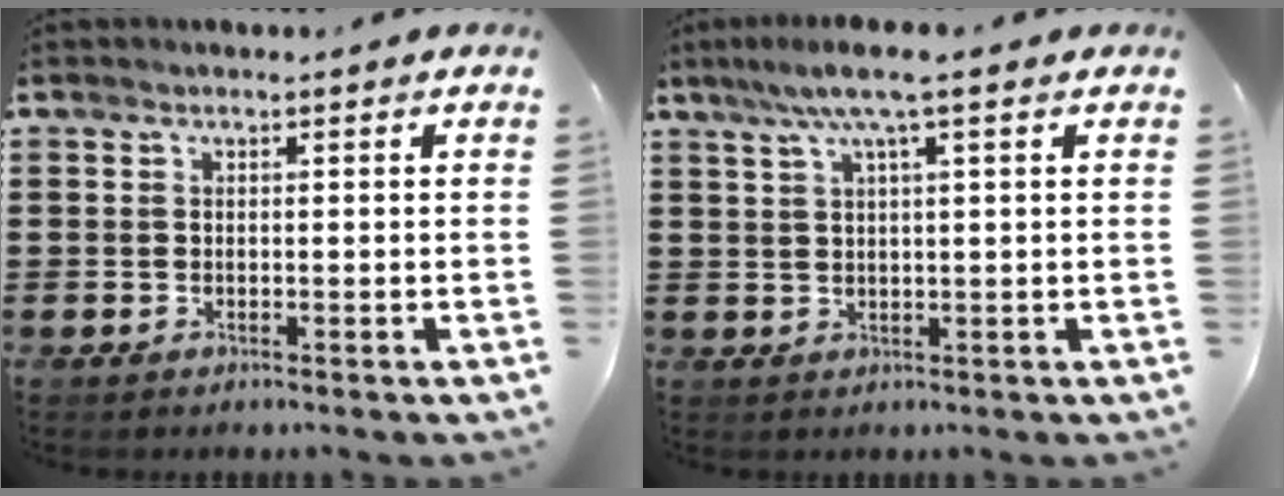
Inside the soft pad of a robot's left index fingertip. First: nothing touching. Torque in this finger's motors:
{"motor_torque": [1.11, -1.03, 0.31, 0.14]}